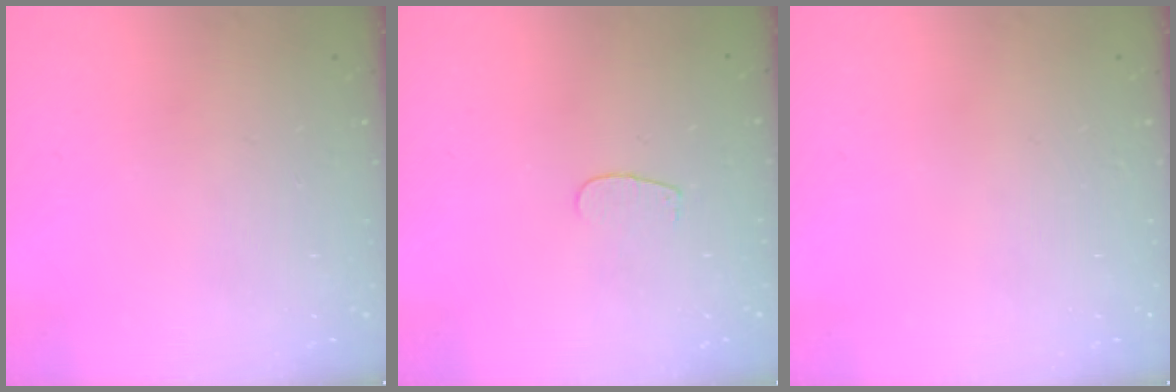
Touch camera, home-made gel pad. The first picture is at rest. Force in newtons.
{"total": 2.6, "press": 2.5, "slide": 0.3}
{"total": 0.0}